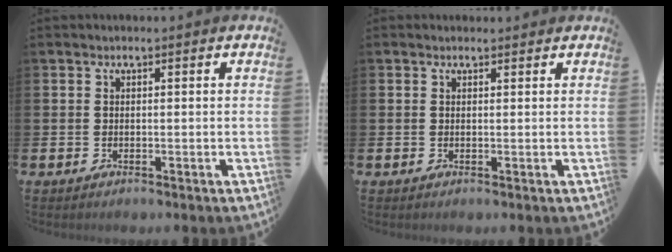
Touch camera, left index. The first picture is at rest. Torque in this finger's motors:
{"motor_torque": [0.83, -1.09, -0.01, -0.01]}